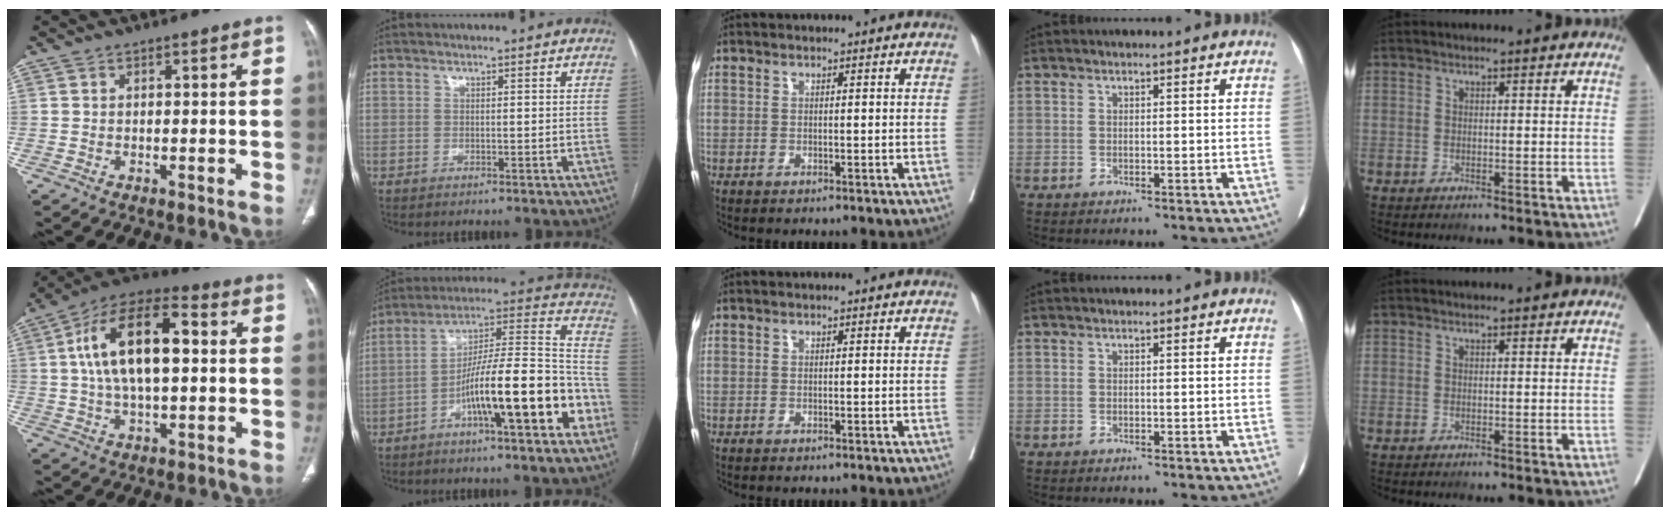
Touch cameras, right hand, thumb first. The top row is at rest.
{"thumb": {"total": 18.2, "force": [2.5, 8.7, 15.7], "torque": [-0.272, 0.026, 0.036]}, "index": {"total": 18.6, "force": [-7.6, 2.7, 16.7], "torque": [-0.256, 0.023, -0.119]}}